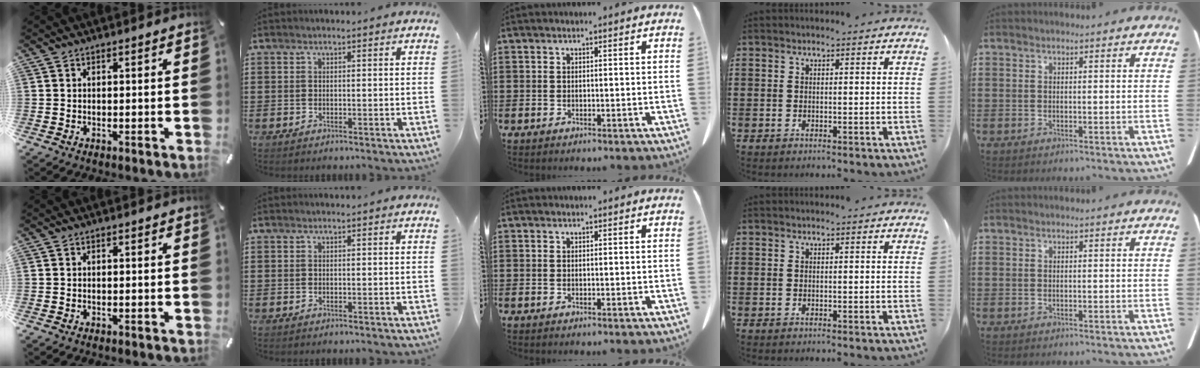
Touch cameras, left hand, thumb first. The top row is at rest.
{}